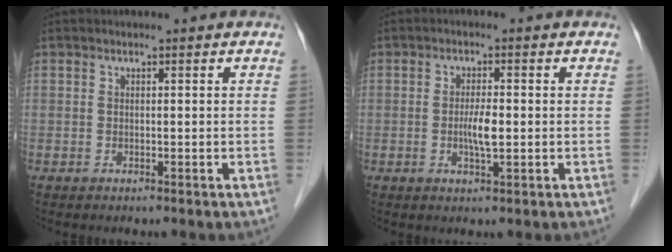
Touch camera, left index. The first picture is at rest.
{"total": 3.2, "force": [-0.4, 0.5, 3.2], "torque": [-0.063, -0.003, -0.006]}